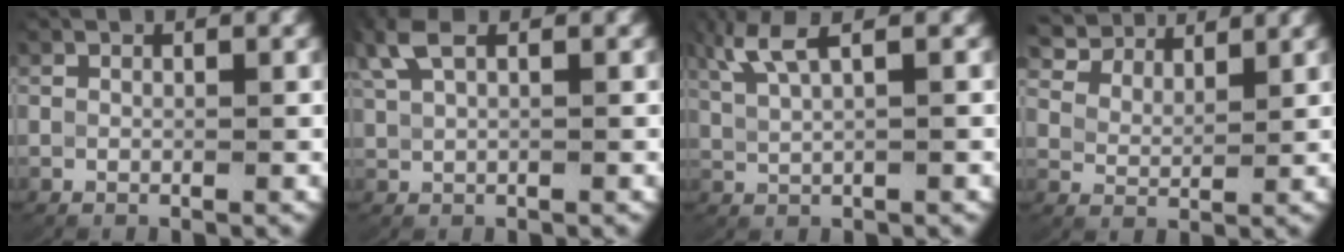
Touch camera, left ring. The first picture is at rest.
{"total": 2.8, "force": [1.8, 0.9, 2.0], "torque": [-0.055, 0.010, 0.035]}
{"total": 3.8, "force": [2.1, 1.2, 3.0], "torque": [-0.058, 0.012, 0.040]}
{"total": 5.5, "force": [5.0, 1.7, 1.7], "torque": [-0.041, 0.007, 0.085]}